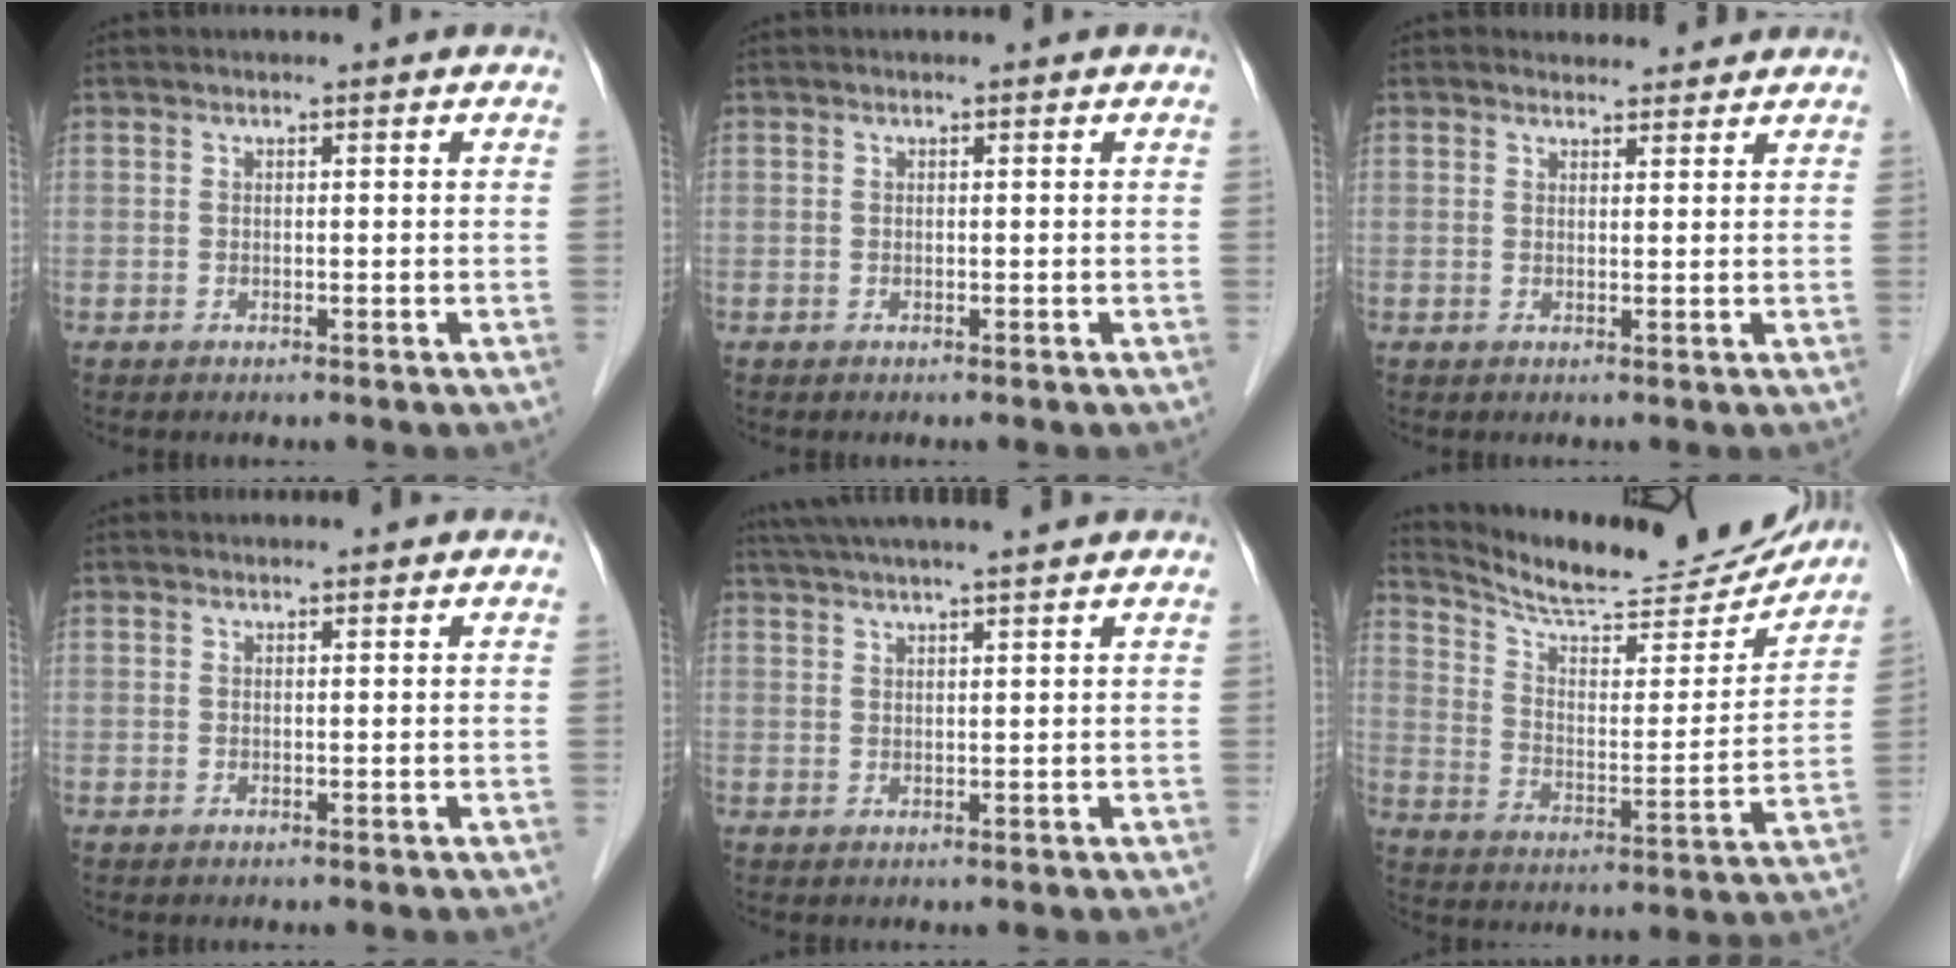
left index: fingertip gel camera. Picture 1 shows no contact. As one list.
[{"total": 0.0}, {"total": 3.0, "force": [2.8, 1.0, 0.0], "torque": [-0.004, 0.009, 0.036]}, {"total": 0.6, "force": [0.6, 0.0, 0.0], "torque": [-0.007, 0.006, 0.012]}, {"total": 10.8, "force": [9.4, -0.2, 5.4], "torque": [-0.088, 0.033, 0.134]}, {"total": 19.9, "force": [18.8, 2.9, 5.9], "torque": [-0.098, -0.035, 0.270]}]